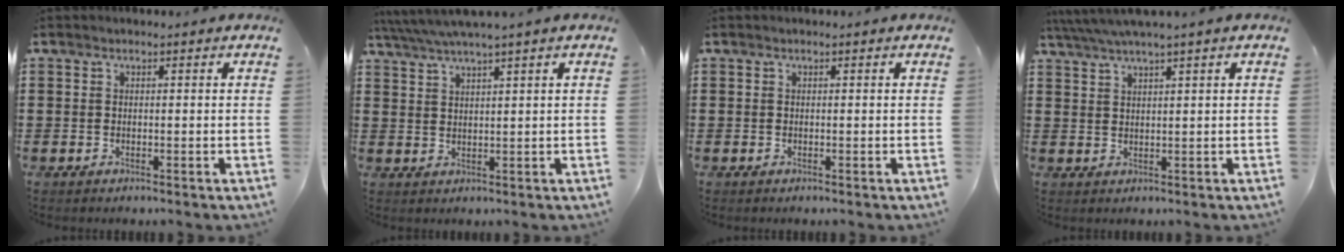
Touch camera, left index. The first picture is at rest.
{"total": 3.1, "force": [2.4, -0.6, 1.9], "torque": [-0.042, -0.006, 0.043]}
{"total": 0.0}
{"total": 2.6, "force": [1.9, -0.4, 1.7], "torque": [-0.036, 0.000, 0.033]}